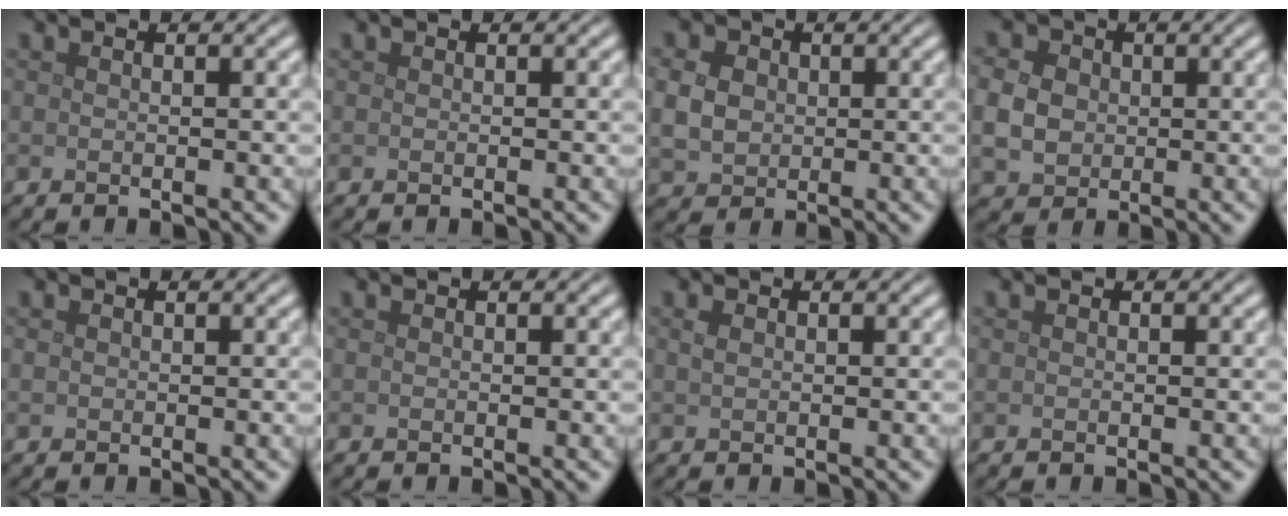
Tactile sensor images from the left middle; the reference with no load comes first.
{"total": 0.0}
{"total": 3.8, "force": [0.5, 3.2, 2.0], "torque": [-0.056, 0.009, 0.006]}
{"total": 3.9, "force": [0.1, 3.3, 2.1], "torque": [-0.050, 0.003, 0.000]}
{"total": 0.0}
{"total": 0.0}
{"total": 0.7, "force": [0.3, 0.5, 0.4], "torque": [-0.013, 0.001, 0.006]}
{"total": 0.0}